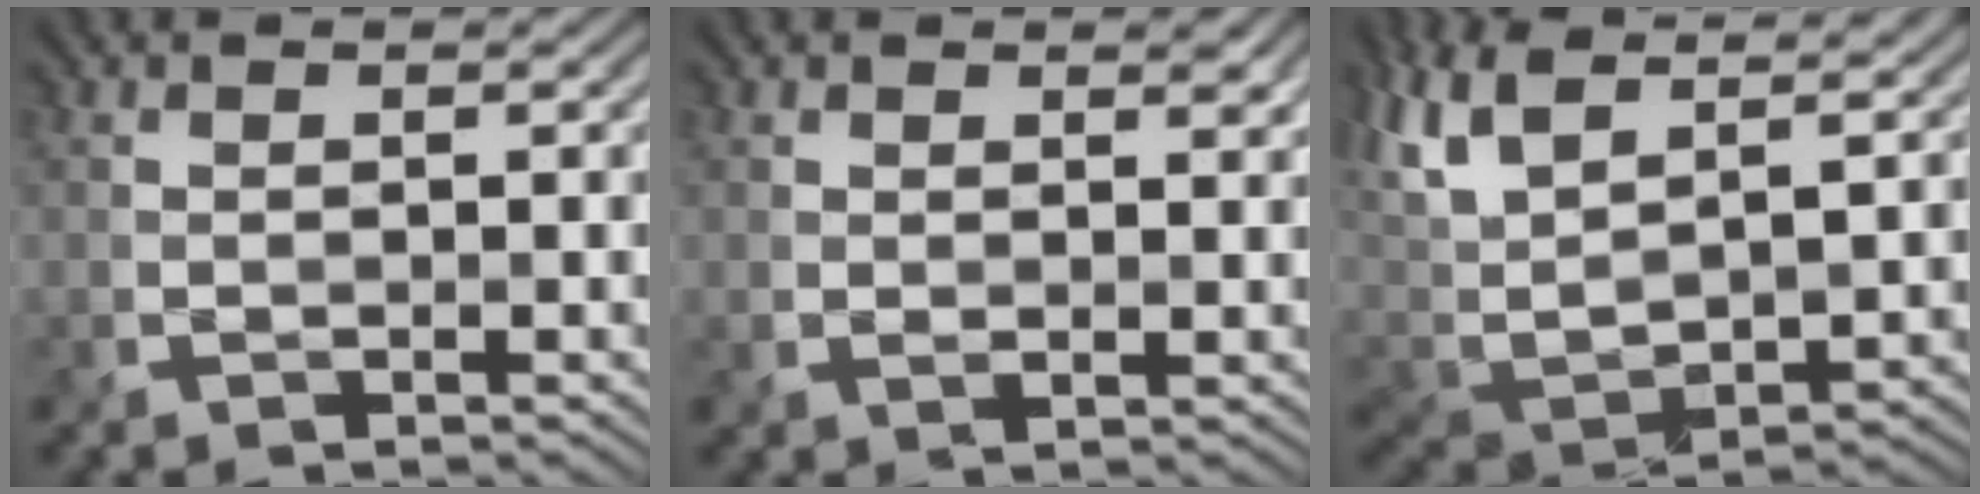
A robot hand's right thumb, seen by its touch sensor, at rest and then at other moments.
{"total": 1.5, "force": [1.0, 0.8, 0.9], "torque": [-0.018, -0.006, 0.023]}
{"total": 12.9, "force": [7.4, 4.9, 9.3], "torque": [-0.244, 0.024, 0.136]}